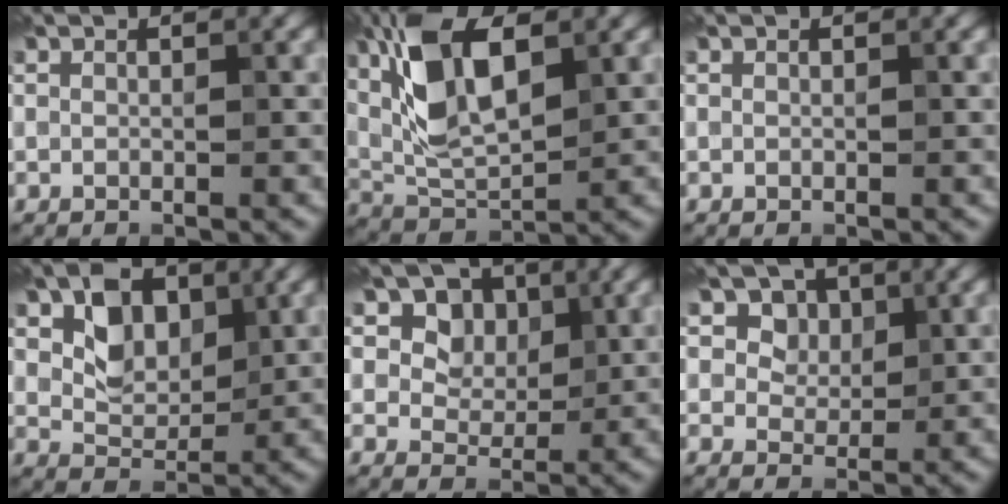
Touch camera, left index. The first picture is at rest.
{"total": 7.9, "force": [2.5, 3.1, 6.8], "torque": [-0.147, 0.003, 0.043]}
{"total": 0.0}
{"total": 4.0, "force": [1.4, 2.8, 2.5], "torque": [-0.044, -0.003, 0.017]}
{"total": 6.1, "force": [2.9, 4.7, 2.6], "torque": [-0.051, 0.000, 0.037]}
{"total": 4.7, "force": [2.6, 3.4, 1.8], "torque": [-0.039, -0.008, 0.033]}